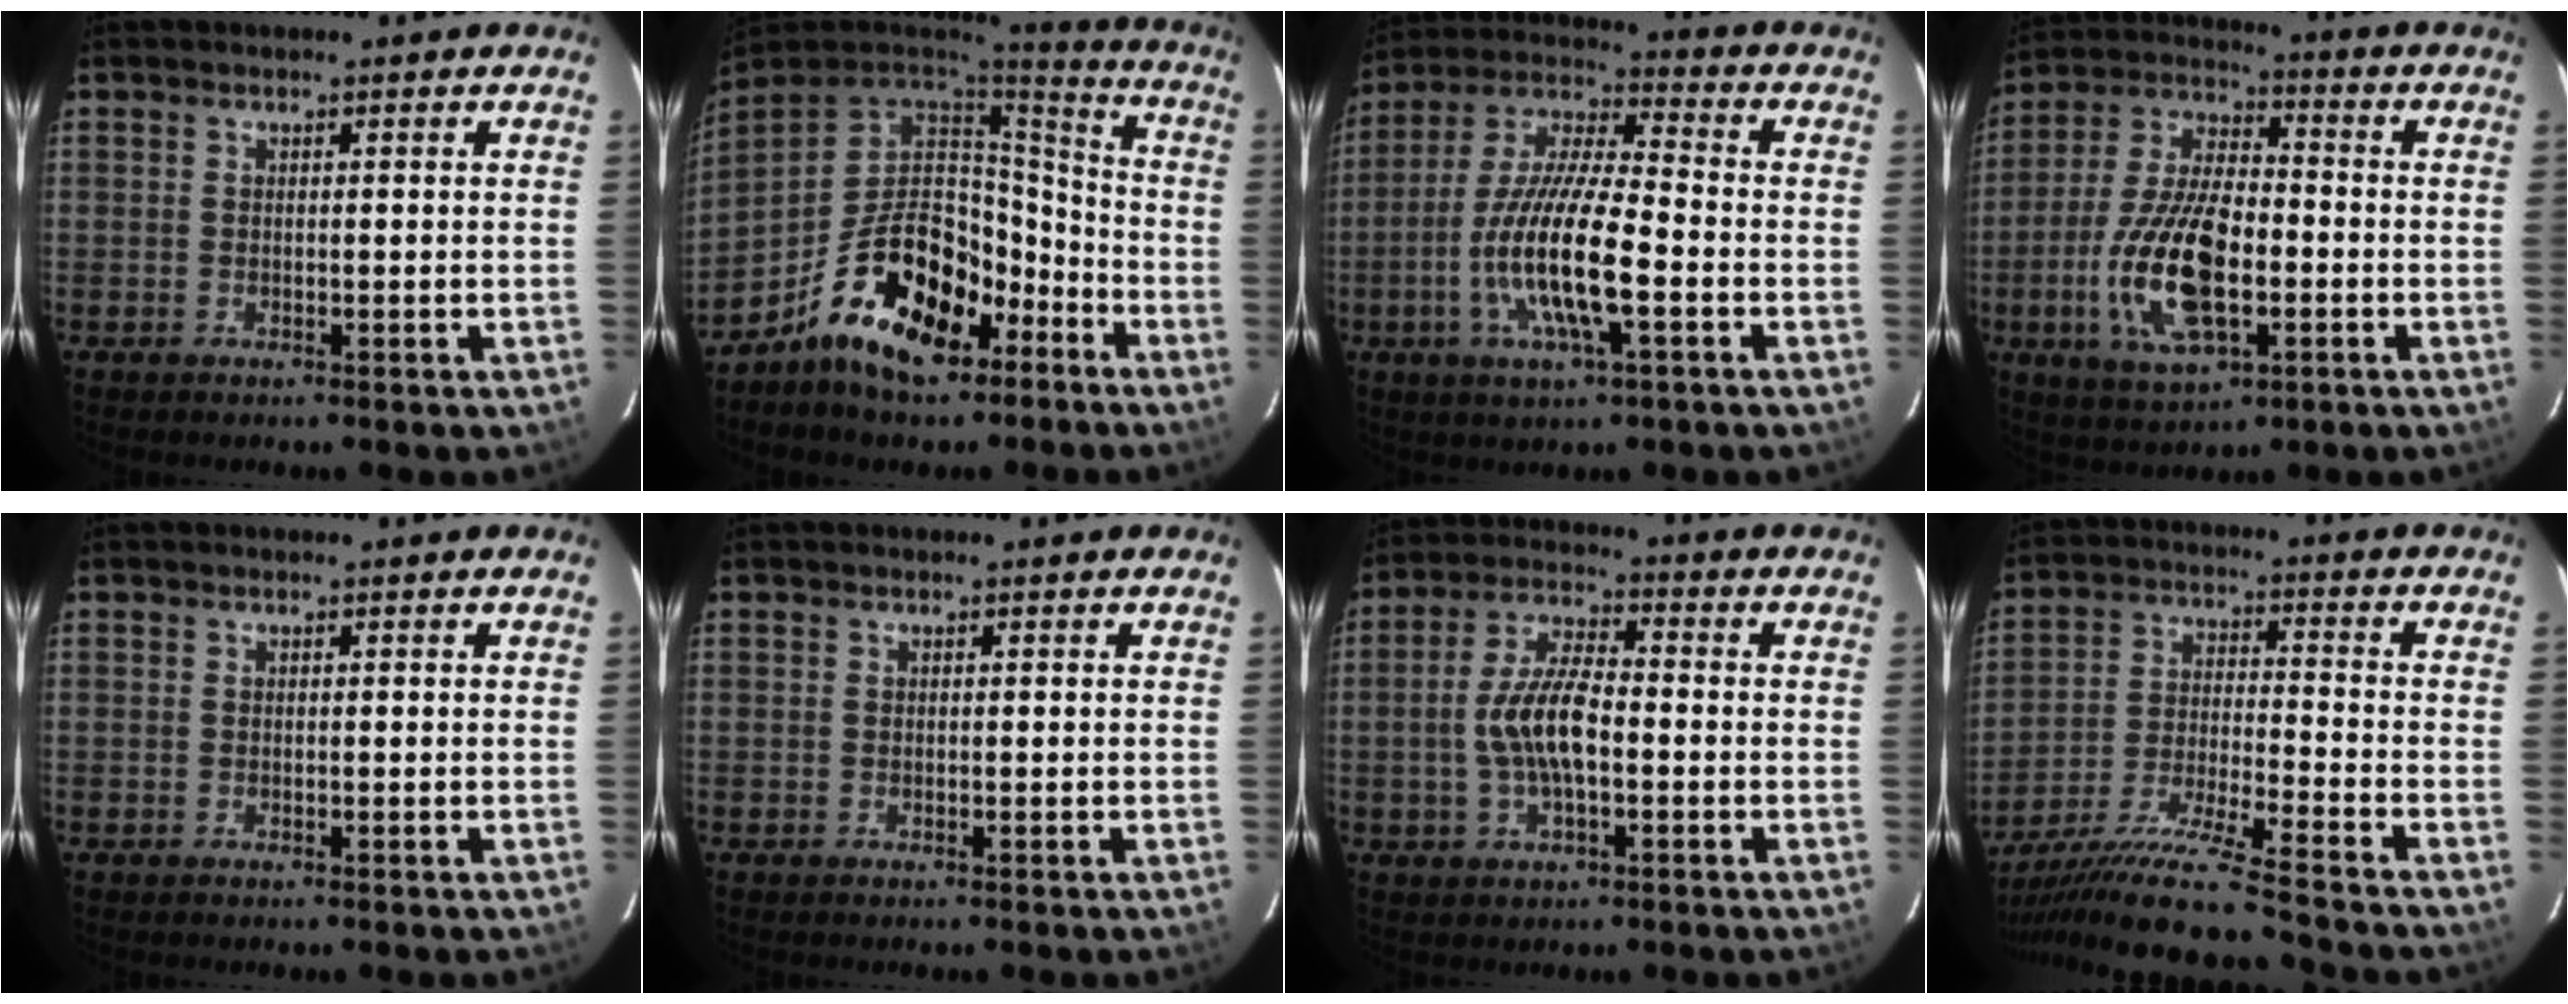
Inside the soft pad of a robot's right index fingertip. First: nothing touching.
{"total": 18.6, "force": [-10.4, 9.8, 11.9], "torque": [-0.225, 0.027, -0.163]}
{"total": 15.2, "force": [-4.6, 3.2, 14.1], "torque": [-0.284, -0.010, -0.091]}
{"total": 16.9, "force": [-4.4, 7.3, 14.6], "torque": [-0.308, -0.007, -0.080]}
{"total": 0.0}
{"total": 0.0}
{"total": 9.2, "force": [-1.6, 3.4, 8.4], "torque": [-0.169, 0.009, -0.030]}
{"total": 16.3, "force": [-13.9, -1.6, 8.4], "torque": [-0.167, -0.034, -0.250]}